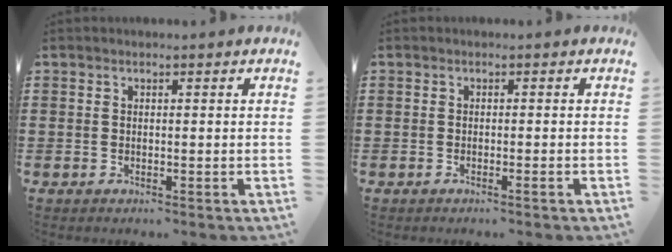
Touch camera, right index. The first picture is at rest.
{"total": 0.7, "force": [-0.5, -0.1, 0.5], "torque": [-0.009, -0.002, -0.009]}